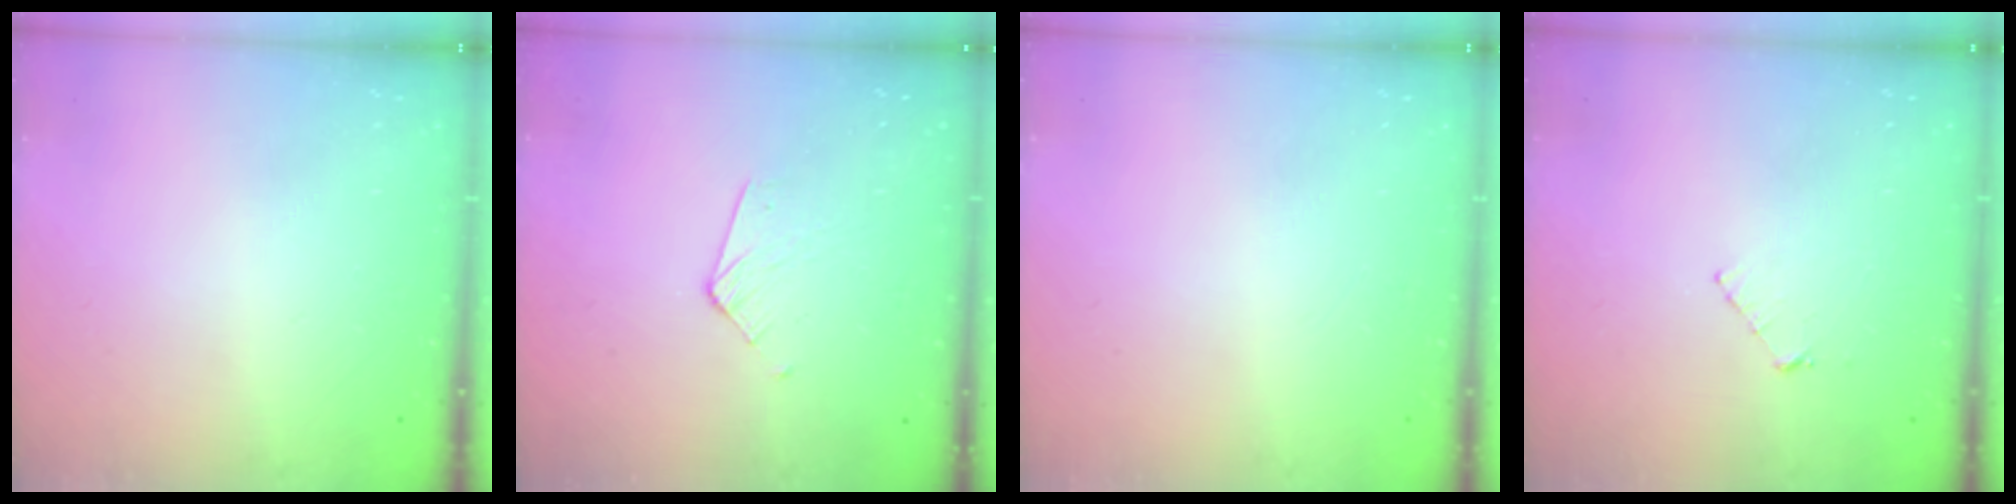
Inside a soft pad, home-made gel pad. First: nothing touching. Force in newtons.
{"total": 3.5, "press": 3.5, "slide": 0.4}
{"total": 0.0}
{"total": 3.5, "press": 3.5, "slide": 0.3}